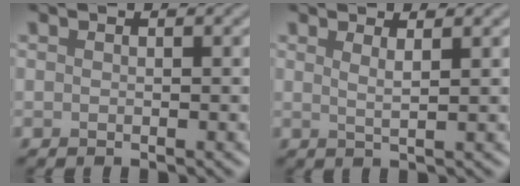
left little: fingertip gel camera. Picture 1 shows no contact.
{"total": 1.7, "force": [0.9, 0.5, 1.3], "torque": [-0.013, 0.000, 0.010]}